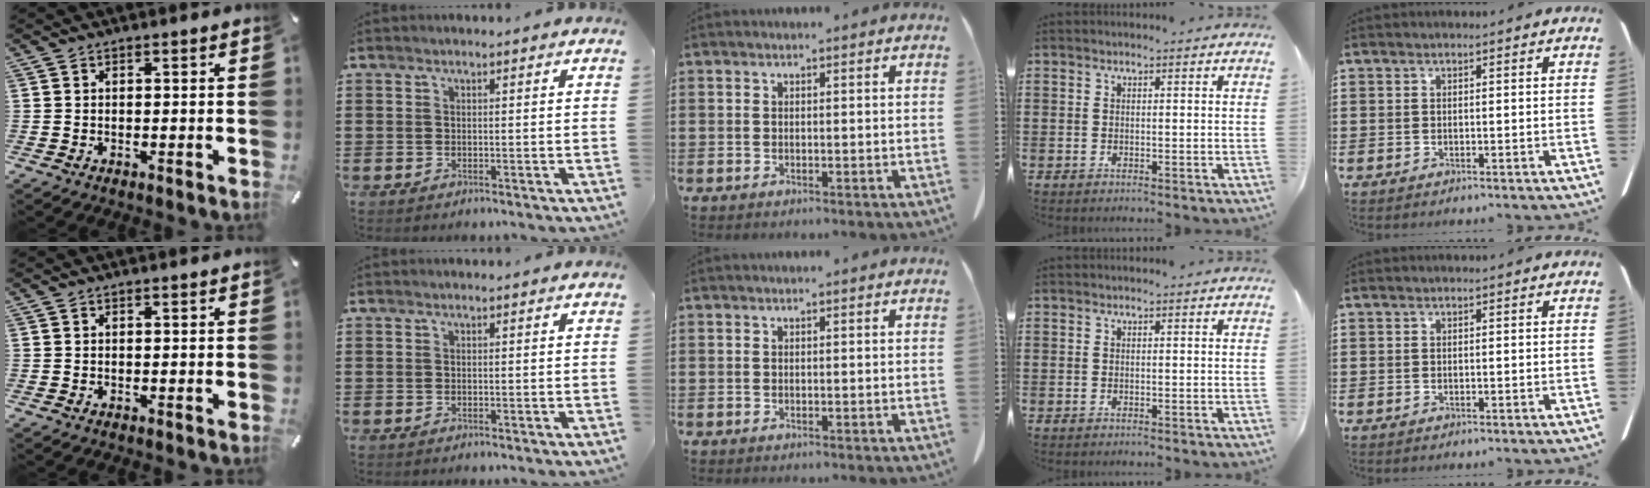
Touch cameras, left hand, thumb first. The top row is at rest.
{}